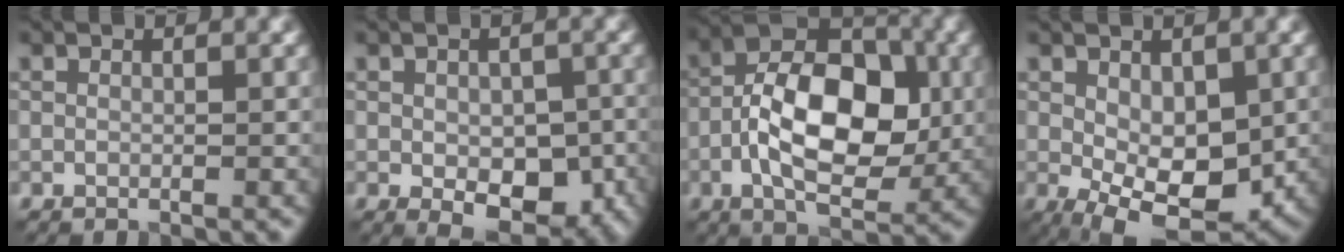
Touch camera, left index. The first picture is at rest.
{"total": 6.3, "force": [-1.7, 3.6, 4.9], "torque": [-0.073, -0.015, -0.019]}
{"total": 10.5, "force": [-1.3, 5.7, 8.8], "torque": [-0.137, 0.014, -0.031]}
{"total": 7.6, "force": [-1.2, 4.1, 6.2], "torque": [-0.105, -0.015, -0.013]}